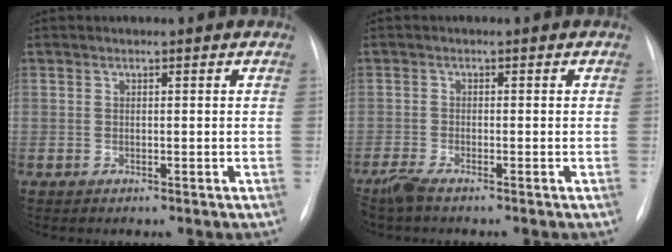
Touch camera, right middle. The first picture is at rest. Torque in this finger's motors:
{"motor_torque": [0.37, -0.39, 0.04, 0.04]}